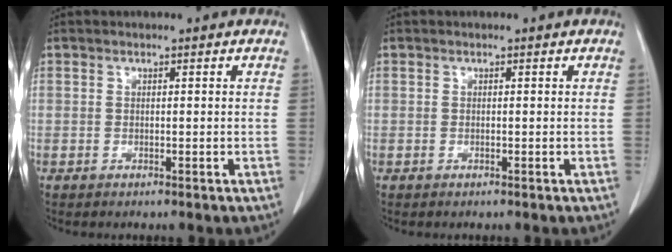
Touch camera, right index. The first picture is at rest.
{"total": 0.0}